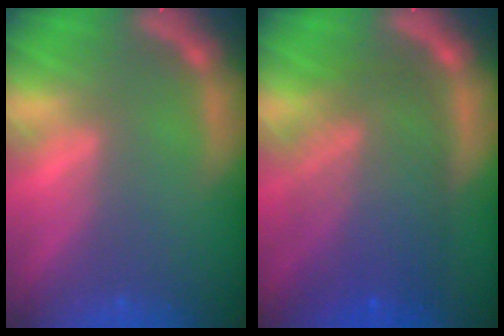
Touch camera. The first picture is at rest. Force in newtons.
{"total": 9.5}